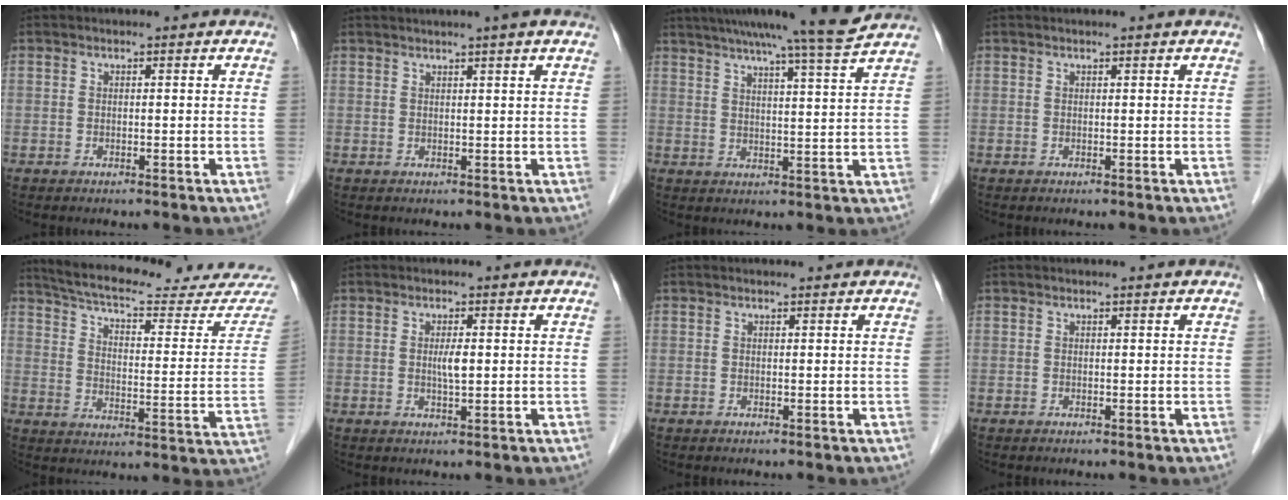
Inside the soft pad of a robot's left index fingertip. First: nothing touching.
{"total": 3.9, "force": [3.1, -0.6, 2.4], "torque": [-0.034, 0.018, 0.043]}
{"total": 12.5, "force": [11.0, -1.9, 5.8], "torque": [-0.095, -0.016, 0.147]}
{"total": 0.8, "force": [0.7, -0.1, 0.4], "torque": [-0.013, 0.008, 0.017]}
{"total": 25.2, "force": [23.4, 3.0, 9.0], "torque": [-0.138, -0.063, 0.297]}
{"total": 2.0, "force": [0.3, 0.2, 2.0], "torque": [-0.038, -0.001, 0.004]}
{"total": 1.3, "force": [1.2, 0.2, 0.3], "torque": [-0.009, 0.013, 0.017]}
{"total": 0.6, "force": [0.6, -0.1, 0.2], "torque": [-0.006, 0.003, 0.011]}